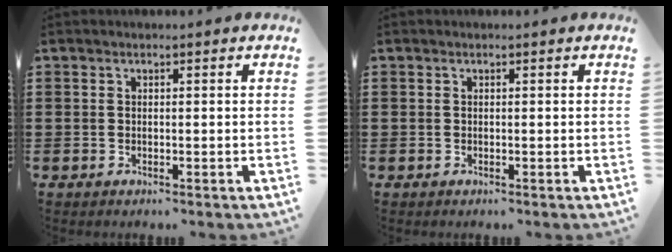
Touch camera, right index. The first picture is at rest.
{"total": 0.0}